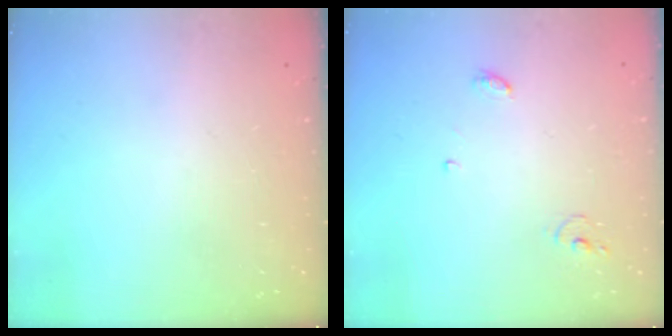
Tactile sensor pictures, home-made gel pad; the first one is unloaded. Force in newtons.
{"total": 4.2, "press": 4.2, "slide": 0.2}